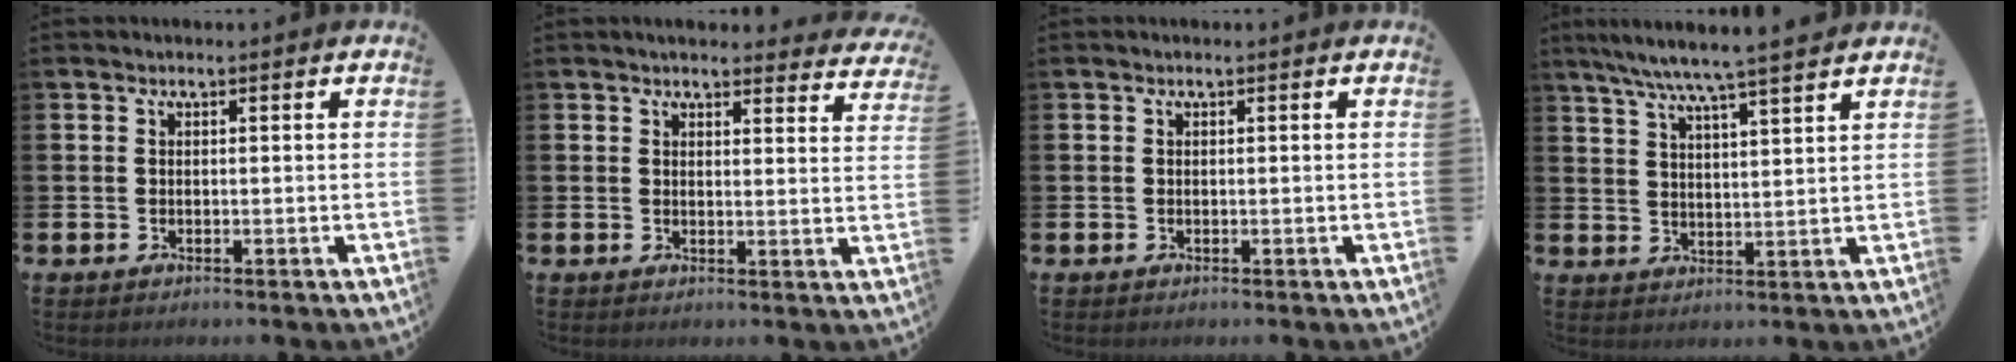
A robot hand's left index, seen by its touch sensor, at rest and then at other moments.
{"total": 3.4, "force": [3.4, 0.5, 0.2], "torque": [-0.001, -0.019, 0.059]}
{"total": 0.0}
{"total": 6.9, "force": [6.4, -0.4, 2.7], "torque": [-0.076, -0.027, 0.113]}